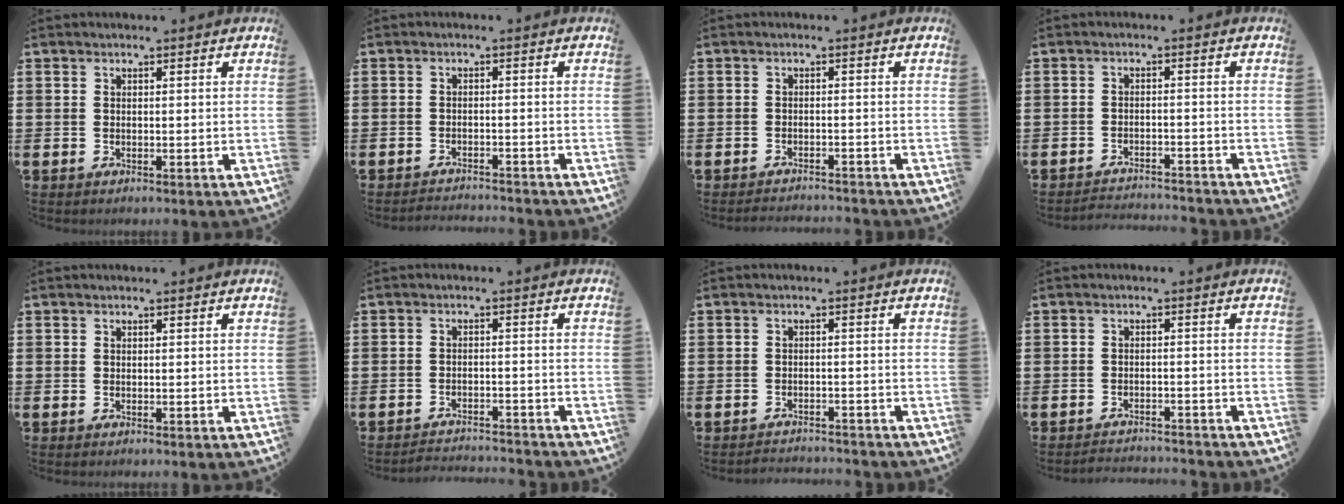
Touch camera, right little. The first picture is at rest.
{"total": 1.7, "force": [-1.7, -0.1, -0.1], "torque": [-0.003, 0.004, -0.036]}
{"total": 1.6, "force": [-1.5, -0.1, -0.1], "torque": [-0.003, 0.005, -0.033]}
{"total": 2.3, "force": [-2.3, 0.0, -0.1], "torque": [-0.004, 0.004, -0.051]}
{"total": 0.0}
{"total": 2.3, "force": [-2.3, 0.0, -0.1], "torque": [-0.004, 0.003, -0.050]}
{"total": 1.8, "force": [-1.8, -0.1, -0.2], "torque": [-0.002, 0.004, -0.039]}
{"total": 2.0, "force": [-2.0, -0.1, -0.2], "torque": [-0.002, 0.004, -0.043]}